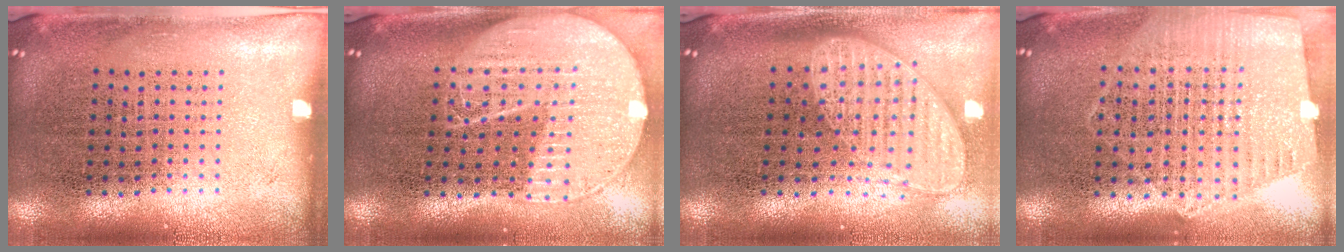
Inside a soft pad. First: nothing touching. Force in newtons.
{"total": 2.1, "press": 1.8, "slide": 1.0}
{"total": 2.0, "press": 1.6, "slide": 1.2}
{"total": 1.2, "press": 1.2, "slide": 0.3}